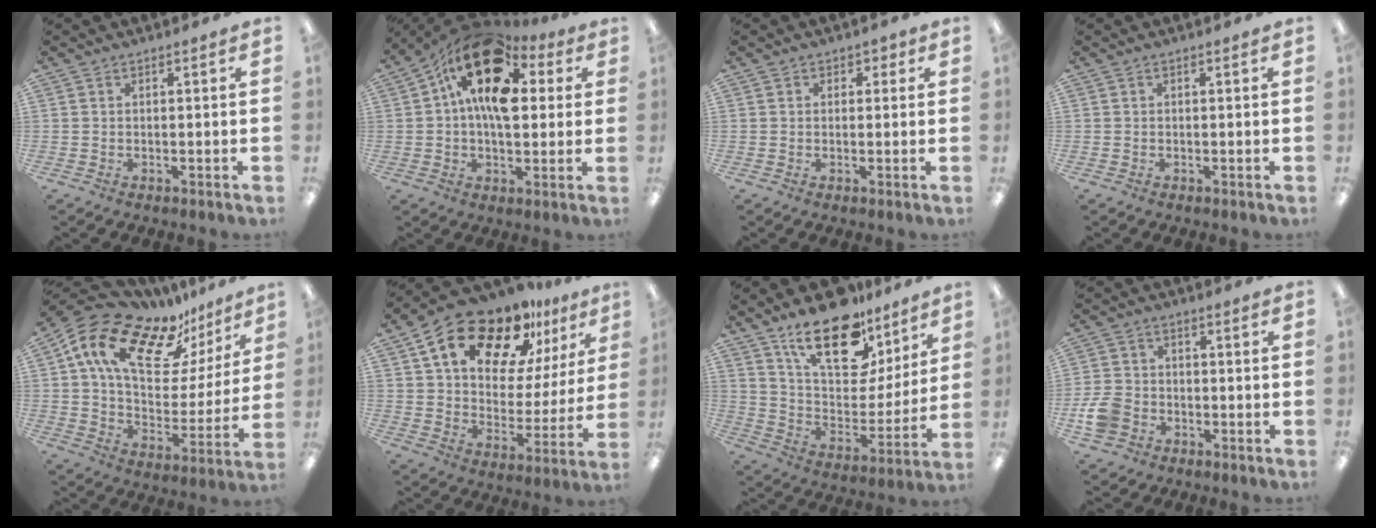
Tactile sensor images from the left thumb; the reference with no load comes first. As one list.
[{"total": 17.1, "force": [6.9, 10.0, 12.0], "torque": [-0.213, -0.023, 0.120]}, {"total": 1.6, "force": [0.4, 1.5, 0.5], "torque": [-0.003, 0.002, 0.004]}, {"total": 0.0}, {"total": 18.7, "force": [12.5, 9.3, 10.3], "torque": [-0.193, -0.072, 0.219]}, {"total": 19.6, "force": [13.8, 9.0, 10.5], "torque": [-0.185, -0.081, 0.238]}, {"total": 22.1, "force": [14.7, 10.7, 12.5], "torque": [-0.202, -0.086, 0.258]}, {"total": 6.8, "force": [-2.7, 5.3, 3.3], "torque": [-0.076, 0.017, -0.051]}]